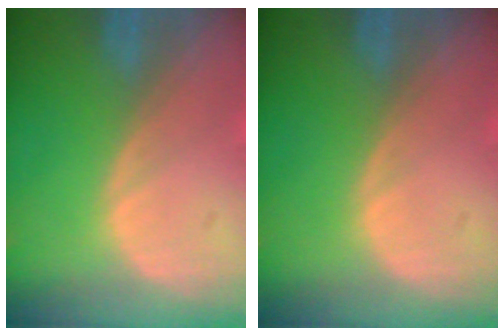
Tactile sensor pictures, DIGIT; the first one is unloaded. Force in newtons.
{"total": 0.0}